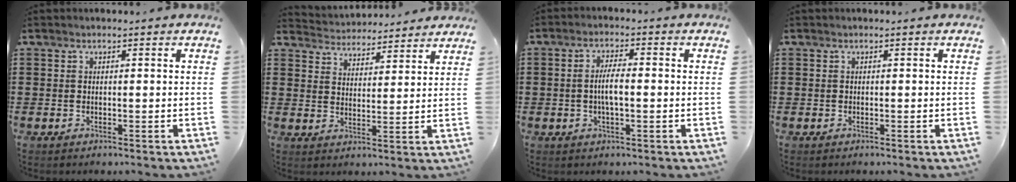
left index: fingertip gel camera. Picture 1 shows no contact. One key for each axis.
{"total": 4.0, "fx": 3.9, "fy": 0.4, "fz": -0.5, "tx": -0.011, "ty": -0.023, "tz": 0.068}
{"total": 4.4, "fx": -0.4, "fy": 1.1, "fz": 4.2, "tx": -0.081, "ty": 0.001, "tz": -0.011}
{"total": 0.0}